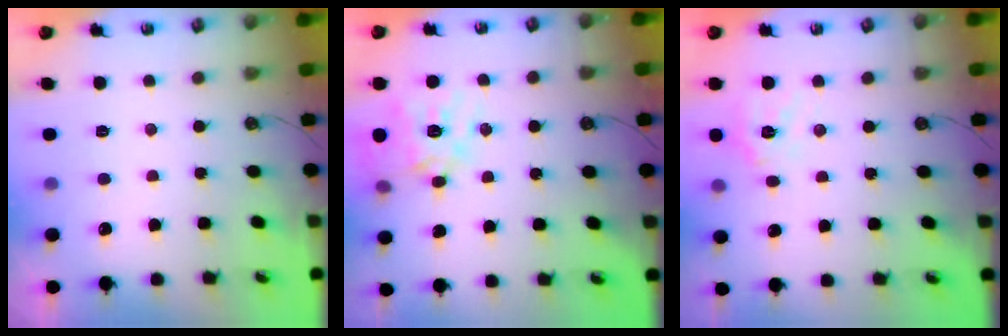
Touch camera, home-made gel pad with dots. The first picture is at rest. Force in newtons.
{"total": 16.9, "press": 16.8, "slide": 1.5}
{"total": 12.3, "press": 12.1, "slide": 1.8}